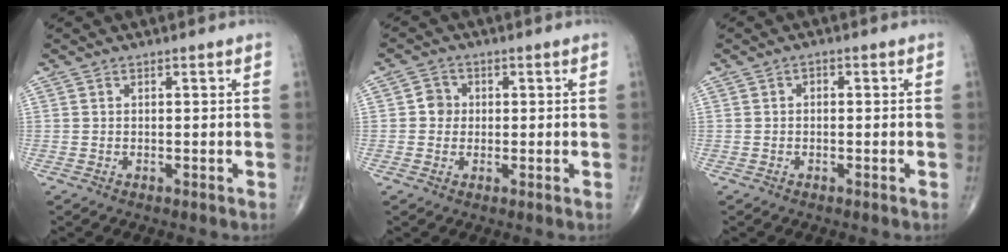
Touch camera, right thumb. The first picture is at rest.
{"total": 3.0, "force": [0.1, 2.8, 1.0], "torque": [0.003, 0.007, -0.004]}
{"total": 0.9, "force": [-0.1, 0.7, 0.6], "torque": [0.003, 0.003, -0.008]}